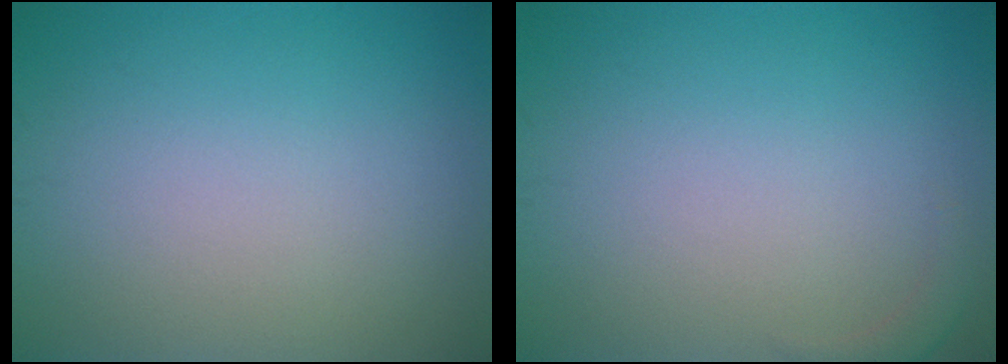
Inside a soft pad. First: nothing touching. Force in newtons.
{"total": 1.0, "press": 1.0, "slide": 0.2}